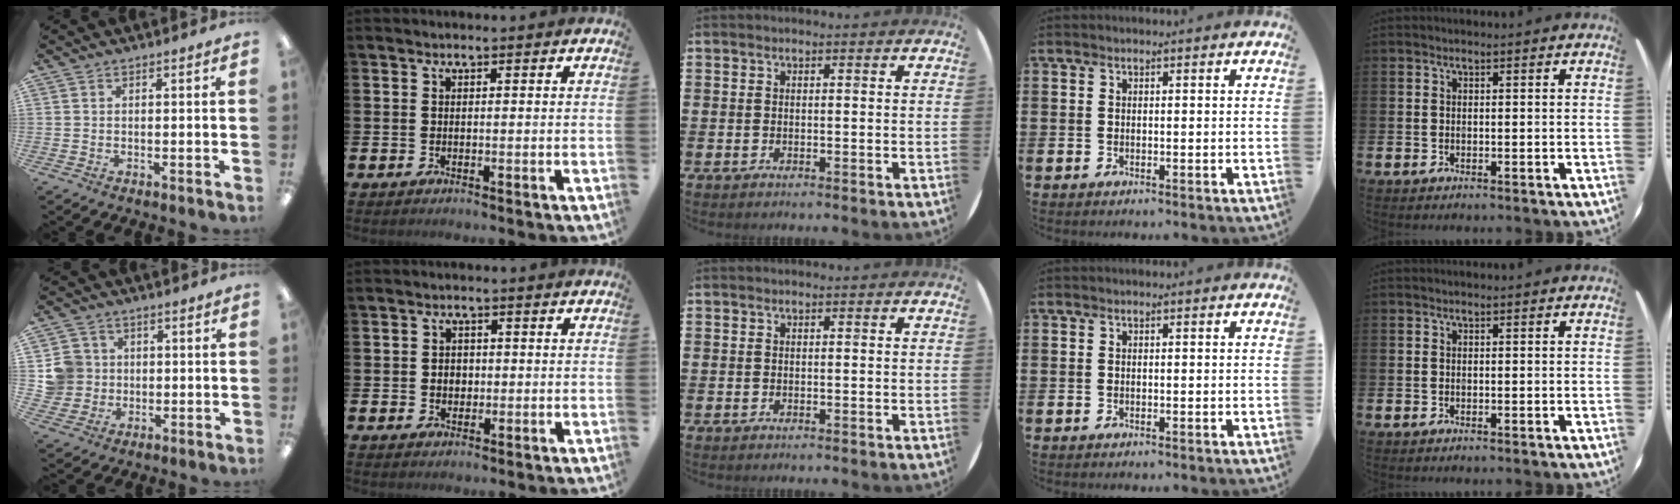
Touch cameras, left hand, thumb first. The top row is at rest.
{"thumb": {"total": 8.1, "force": [1.0, 7.9, 1.5], "torque": [-0.049, 0.009, 0.024]}, "index": {"total": 2.0, "force": [0.0, 1.8, 0.9], "torque": [0.001, 0.001, -0.009]}}